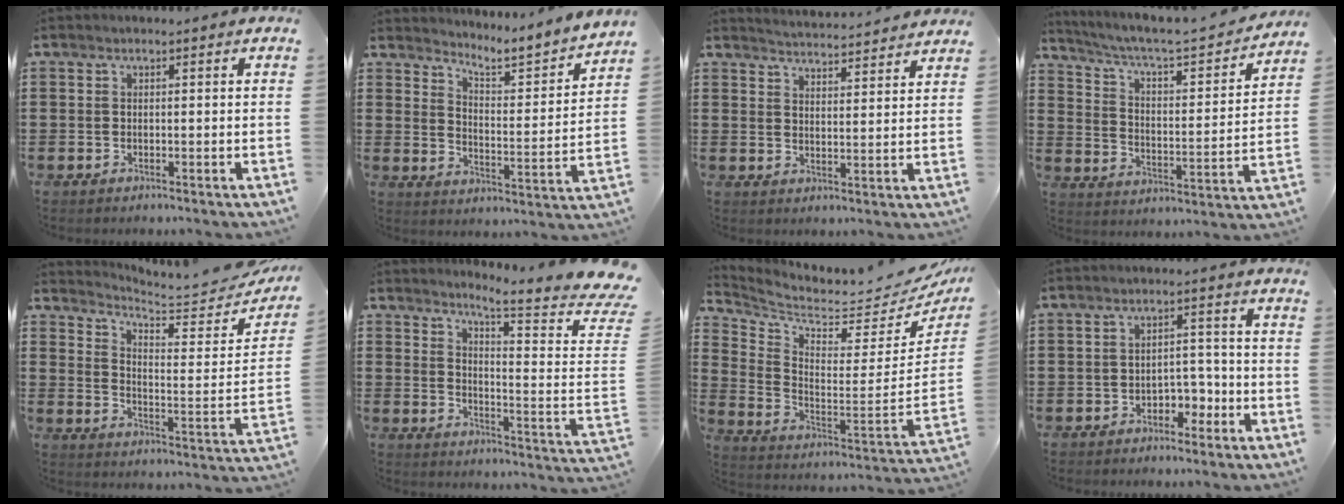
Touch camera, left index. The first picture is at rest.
{"total": 3.1, "force": [2.9, -0.2, 0.8], "torque": [-0.032, -0.039, 0.035]}
{"total": 3.8, "force": [3.7, -0.7, 0.0], "torque": [-0.014, -0.027, 0.065]}
{"total": 4.1, "force": [3.4, 0.6, 2.1], "torque": [-0.062, -0.034, 0.046]}
{"total": 4.4, "force": [4.2, 0.4, 1.4], "torque": [-0.046, -0.039, 0.064]}
{"total": 5.8, "force": [4.8, -0.9, 3.1], "torque": [-0.068, -0.047, 0.071]}
{"total": 4.2, "force": [3.8, 1.2, 1.4], "torque": [-0.057, -0.056, 0.057]}
{"total": 3.7, "force": [-2.5, 2.1, 1.7], "torque": [-0.034, 0.009, -0.052]}